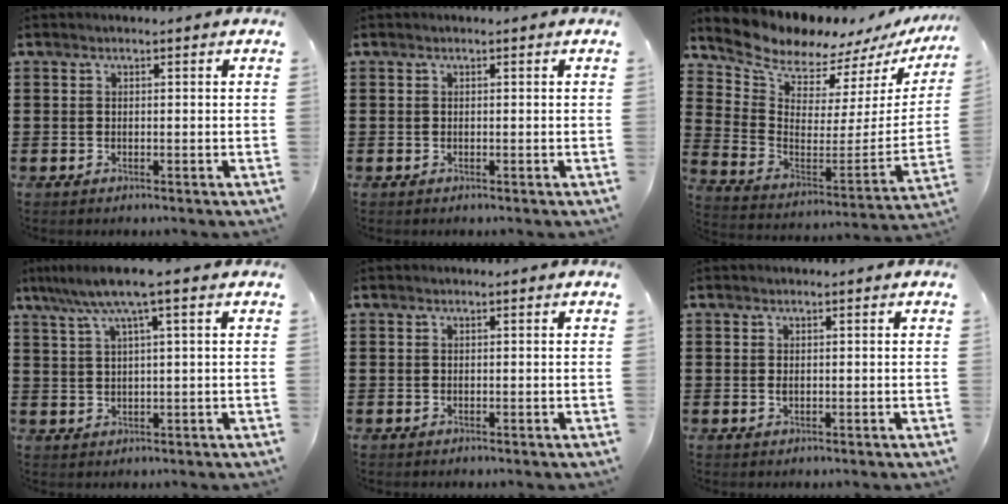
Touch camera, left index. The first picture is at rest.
{"total": 0.0}
{"total": 8.6, "force": [8.3, 1.9, 0.9], "torque": [-0.065, -0.072, 0.142]}
{"total": 5.7, "force": [2.8, 0.1, 5.0], "torque": [-0.103, 0.000, 0.046]}
{"total": 0.0}
{"total": 0.6, "force": [0.1, 0.3, 0.6], "torque": [-0.012, -0.001, 0.002]}